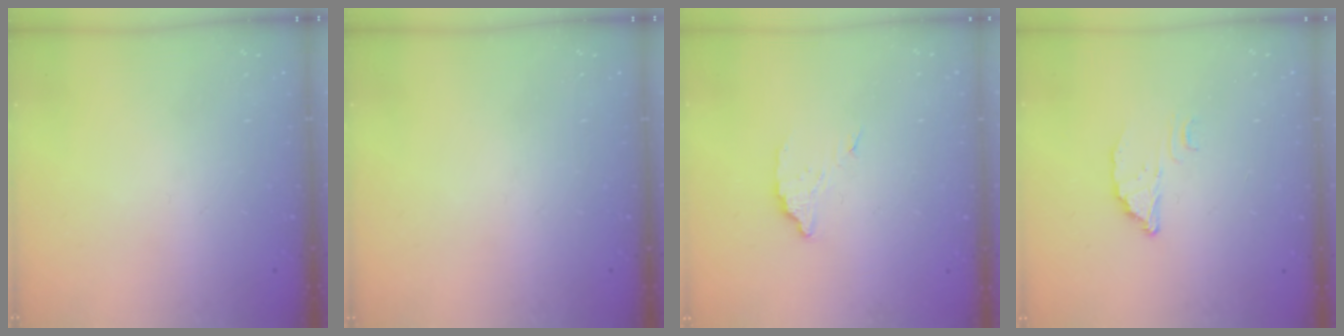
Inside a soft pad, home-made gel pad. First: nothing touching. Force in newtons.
{"total": 0.0}
{"total": 2.9, "press": 2.9, "slide": 0.0}
{"total": 2.8, "press": 2.8, "slide": 0.2}